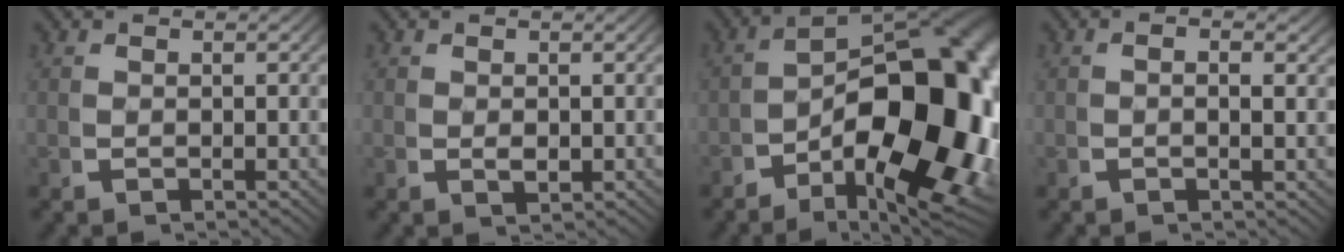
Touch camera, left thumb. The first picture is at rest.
{"total": 1.4, "force": [0.3, 1.1, 0.9], "torque": [-0.020, -0.014, 0.014]}
{"total": 24.4, "force": [-4.0, 13.4, 20.0], "torque": [-0.267, -0.072, -0.034]}
{"total": 0.7, "force": [0.3, -0.1, 0.7], "torque": [-0.020, 0.000, 0.002]}